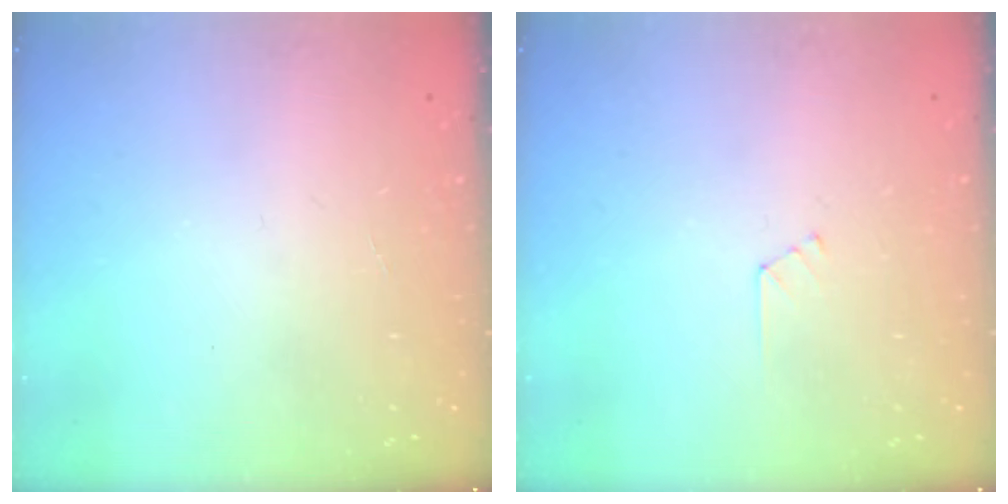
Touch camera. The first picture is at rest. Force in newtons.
{"total": 4.9, "press": 4.9, "slide": 0.5}